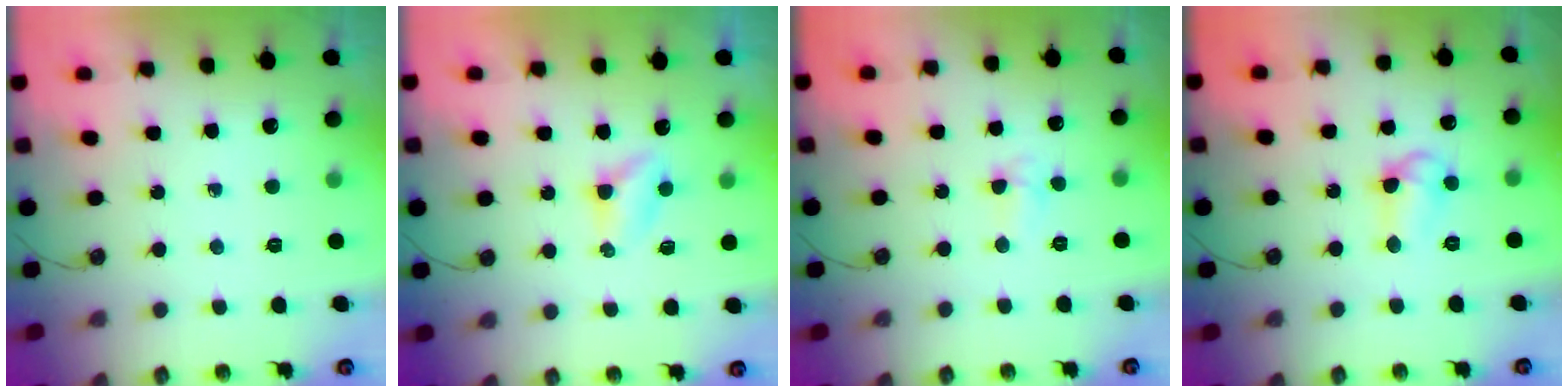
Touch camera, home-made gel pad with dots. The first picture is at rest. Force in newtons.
{"total": 2.9, "press": 2.9, "slide": 0.3}
{"total": 5.0, "press": 3.8, "slide": 3.3}
{"total": 7.6, "press": 7.6, "slide": 0.4}